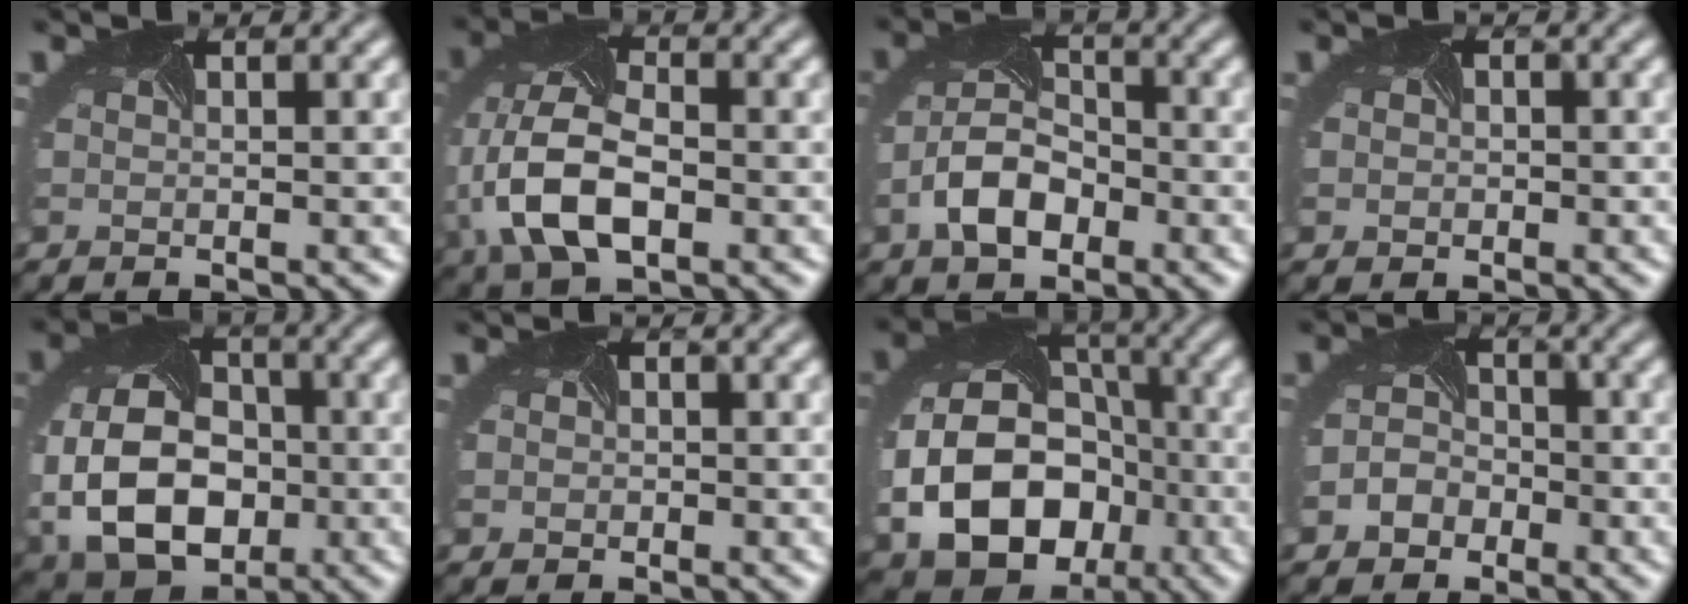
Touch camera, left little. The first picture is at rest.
{"total": 9.4, "force": [-2.1, 5.8, 7.2], "torque": [-0.177, -0.014, -0.039]}
{"total": 5.5, "force": [-2.4, 3.4, 3.6], "torque": [-0.079, -0.004, -0.048]}
{"total": 1.9, "force": [-0.1, 1.7, 0.7], "torque": [-0.007, -0.002, -0.002]}
{"total": 12.6, "force": [-2.4, 8.9, 8.6], "torque": [-0.180, -0.034, -0.031]}
{"total": 1.5, "force": [-0.2, 1.4, 0.5], "torque": [-0.003, -0.003, -0.002]}
{"total": 12.6, "force": [-3.4, 9.4, 7.6], "torque": [-0.149, -0.037, -0.039]}
{"total": 3.7, "force": [-1.8, 3.0, 1.1], "torque": [-0.007, 0.001, -0.032]}